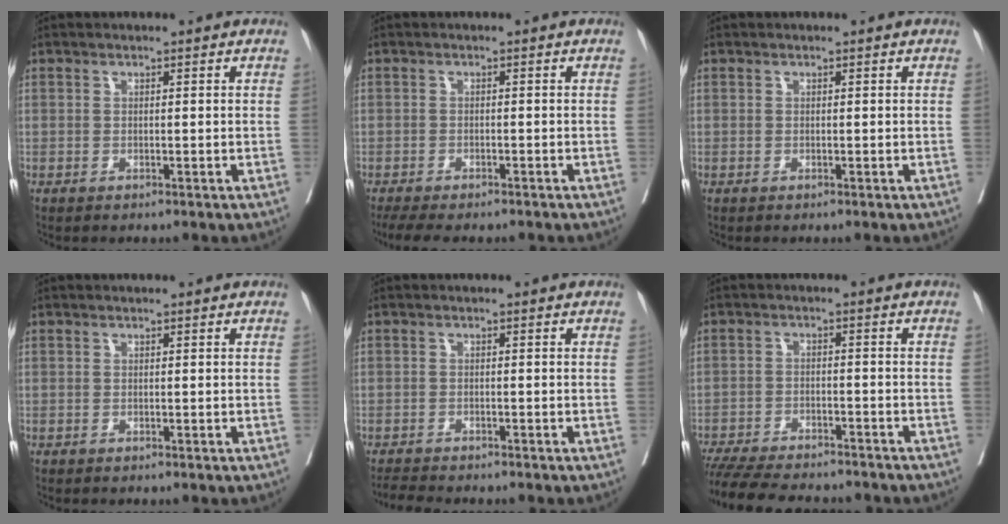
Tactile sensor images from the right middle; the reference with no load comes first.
{"total": 7.5, "force": [-6.4, 2.1, 3.5], "torque": [-0.048, -0.007, -0.091]}
{"total": 0.0}
{"total": 0.0}
{"total": 3.6, "force": [-3.4, 0.2, 1.1], "torque": [-0.017, -0.013, -0.055]}
{"total": 16.4, "force": [-14.6, 3.3, 6.7], "torque": [-0.141, -0.023, -0.207]}